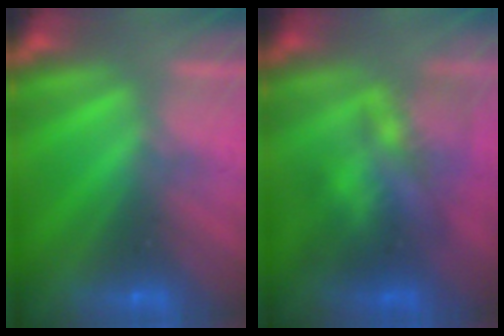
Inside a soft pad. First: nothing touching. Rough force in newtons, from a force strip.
{"total": 3.7}